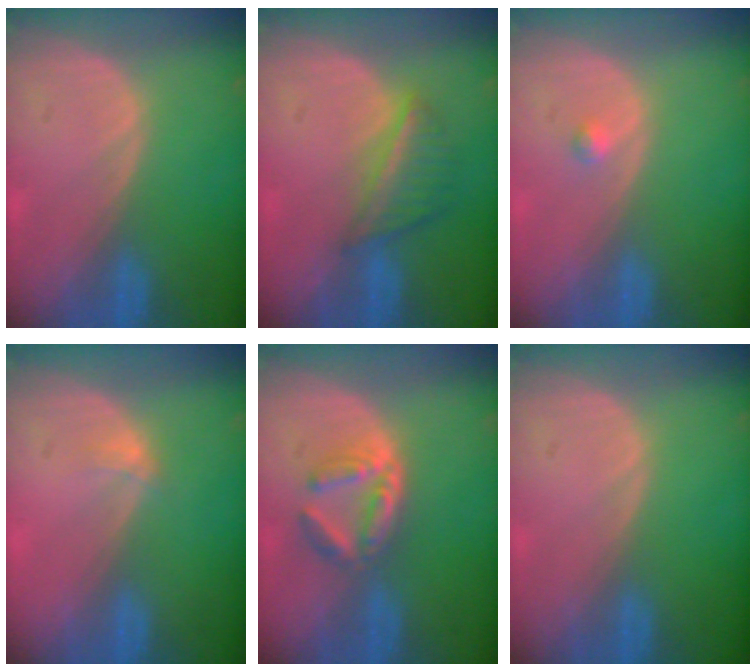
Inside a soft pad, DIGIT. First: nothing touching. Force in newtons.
{"total": 5.6, "press": 5.2, "slide": 2.1}
{"total": 0.8, "press": 0.8, "slide": 0.1}
{"total": 1.3, "press": 0.9, "slide": 0.9}
{"total": 5.1, "press": 5.0, "slide": 1.1}
{"total": 0.0}